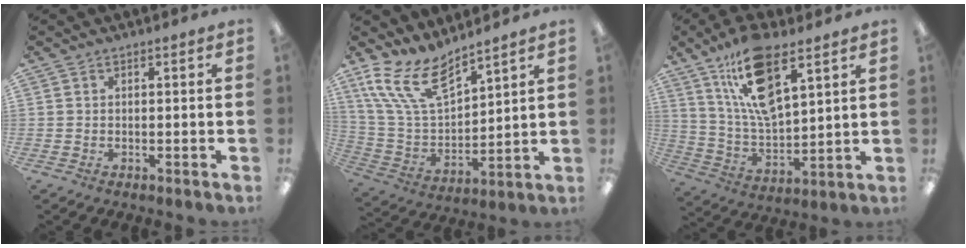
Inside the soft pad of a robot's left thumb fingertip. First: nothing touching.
{"total": 15.7, "force": [10.4, 7.3, 9.2], "torque": [-0.212, -0.047, 0.193]}
{"total": 17.0, "force": [10.3, 6.9, 11.7], "torque": [-0.219, -0.035, 0.178]}